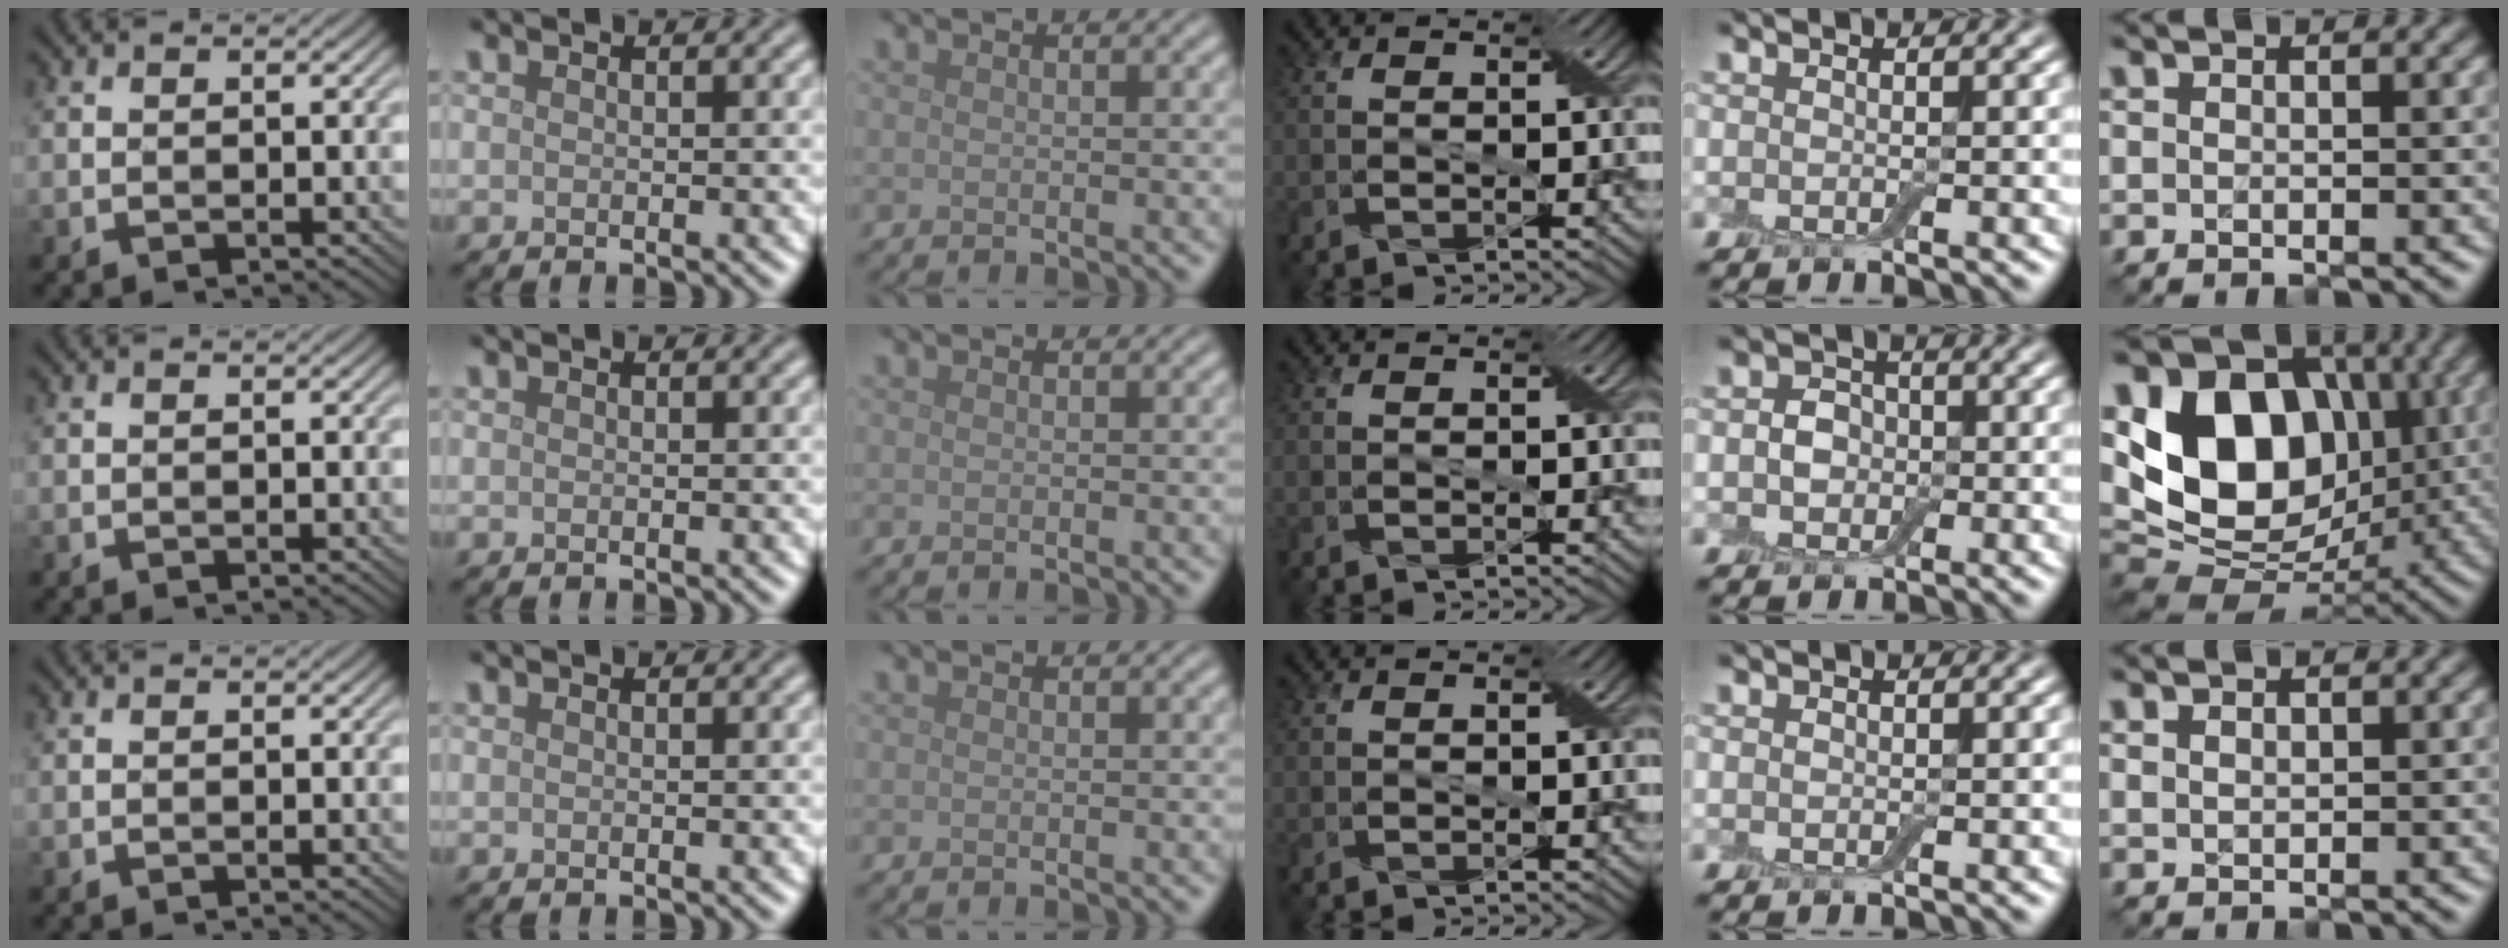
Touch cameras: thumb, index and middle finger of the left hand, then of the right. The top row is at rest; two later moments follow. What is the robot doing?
{"motion": "extract", "object": "drawer"}